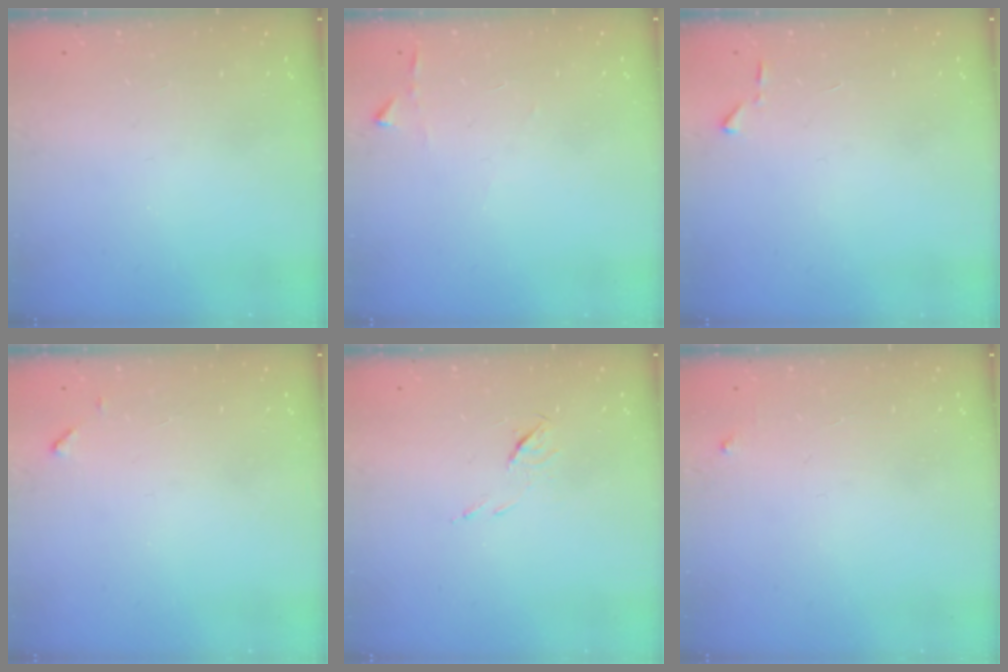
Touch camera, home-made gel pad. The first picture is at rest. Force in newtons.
{"total": 2.9, "press": 2.9, "slide": 0.3}
{"total": 4.1, "press": 4.0, "slide": 0.5}
{"total": 4.6, "press": 4.6, "slide": 0.3}
{"total": 5.1, "press": 5.0, "slide": 0.8}
{"total": 3.5, "press": 3.4, "slide": 0.4}